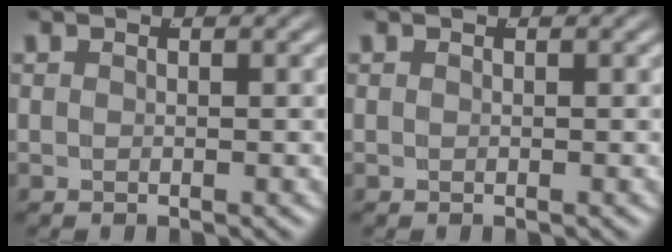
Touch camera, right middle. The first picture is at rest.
{"total": 0.0}